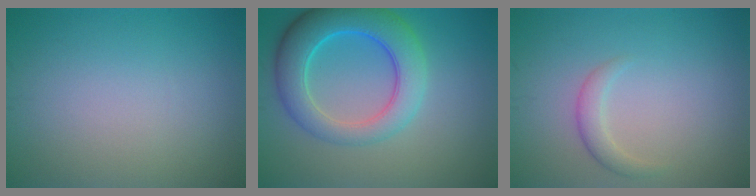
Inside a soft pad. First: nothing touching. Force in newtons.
{"total": 7.4, "press": 7.4, "slide": 0.3}
{"total": 1.6, "press": 1.6, "slide": 0.1}